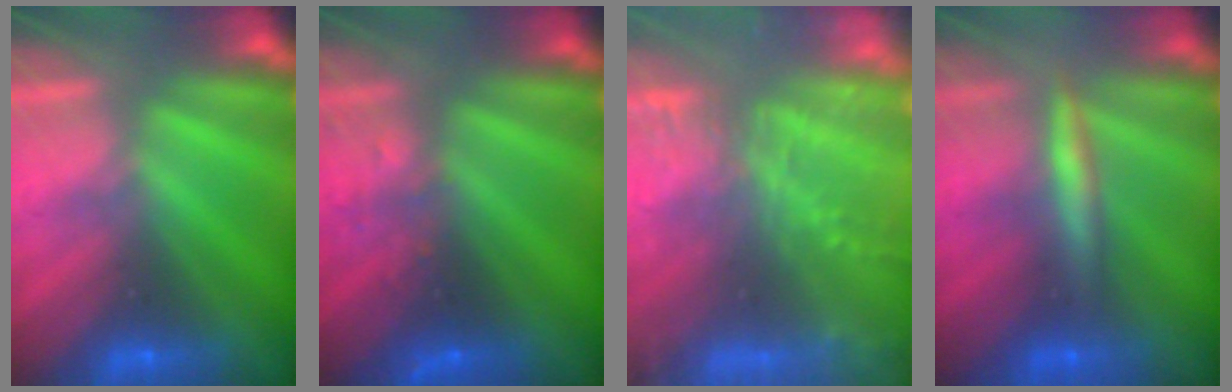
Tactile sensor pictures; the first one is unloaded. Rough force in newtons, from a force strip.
{"total": 2.9}
{"total": 7.8}
{"total": 2.6}